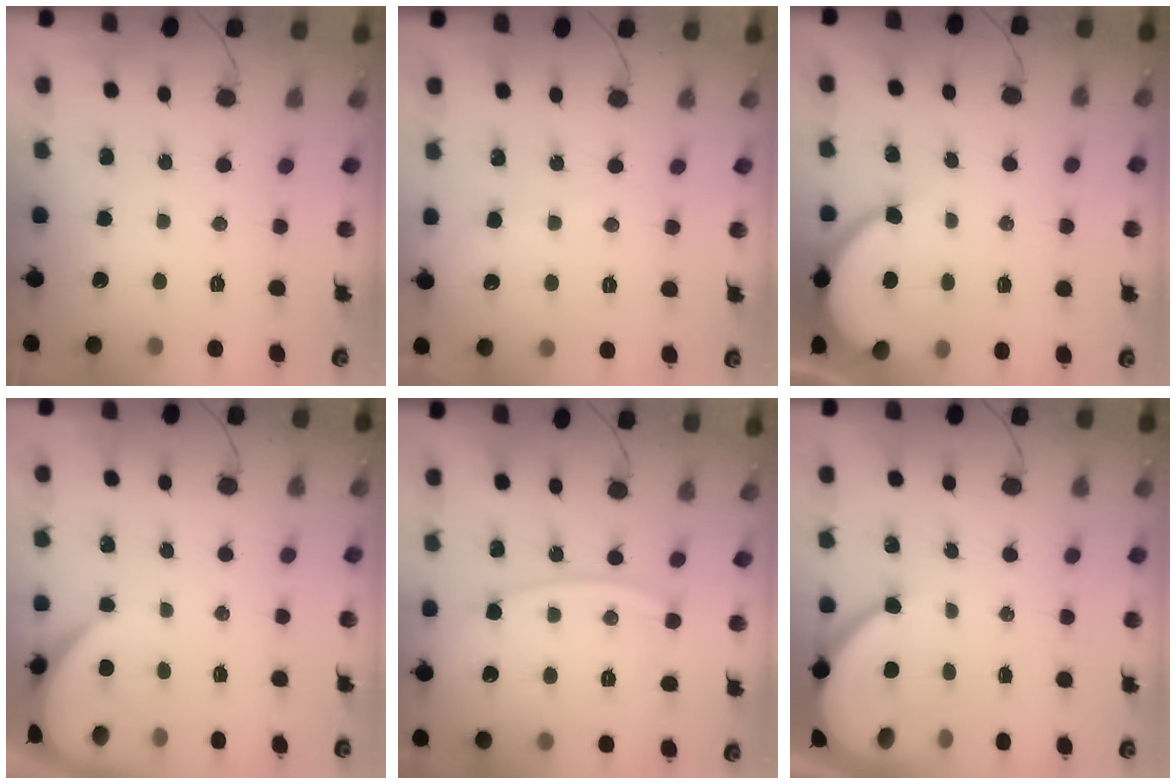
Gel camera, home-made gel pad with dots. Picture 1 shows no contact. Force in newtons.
{"total": 3.4, "press": 3.4, "slide": 0.5}
{"total": 7.5, "press": 7.4, "slide": 1.1}
{"total": 3.9, "press": 3.9, "slide": 0.6}
{"total": 12.0, "press": 11.9, "slide": 1.3}
{"total": 8.3, "press": 8.3, "slide": 0.6}